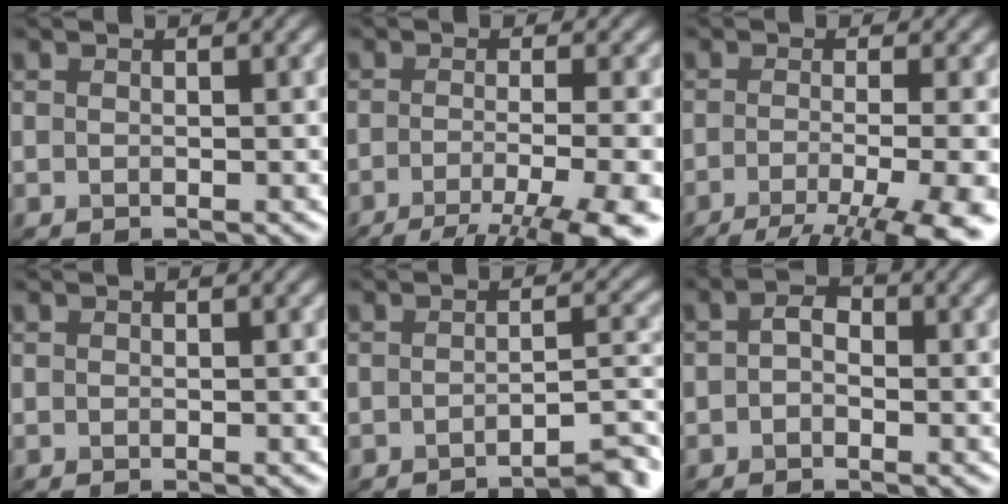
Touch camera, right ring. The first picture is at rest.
{"total": 7.5, "force": [-5.4, 0.7, 5.1], "torque": [-0.106, -0.003, -0.064]}
{"total": 8.3, "force": [-5.7, 1.1, 5.9], "torque": [-0.121, -0.008, -0.063]}
{"total": 0.0}
{"total": 4.2, "force": [-3.8, -0.7, 1.4], "torque": [-0.037, 0.015, -0.034]}
{"total": 0.9, "force": [-0.8, -0.2, -0.1], "torque": [-0.036, 0.008, 0.009]}